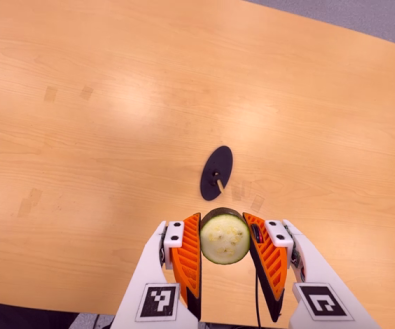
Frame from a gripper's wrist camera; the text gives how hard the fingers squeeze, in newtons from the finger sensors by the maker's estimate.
{"total": 8.6, "left": 7.6, "right": 9.7}